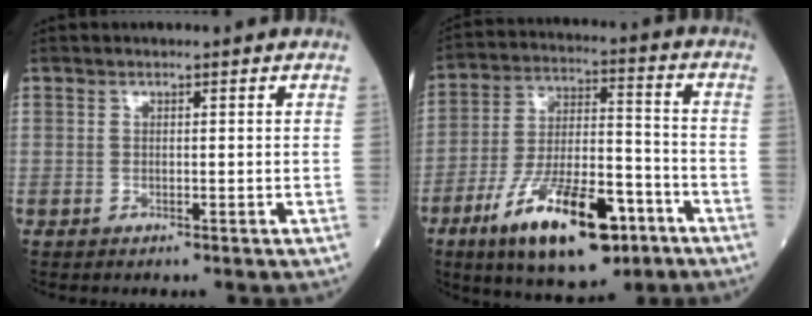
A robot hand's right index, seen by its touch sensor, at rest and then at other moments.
{"total": 17.8, "force": [-9.7, 5.8, 13.8], "torque": [-0.253, -0.011, -0.158]}